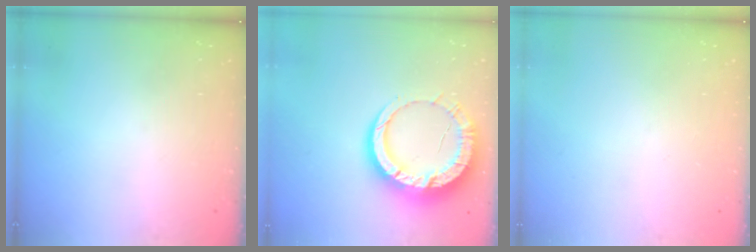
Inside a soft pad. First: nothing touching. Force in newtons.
{"total": 14.3, "press": 14.3, "slide": 1.4}
{"total": 0.0}